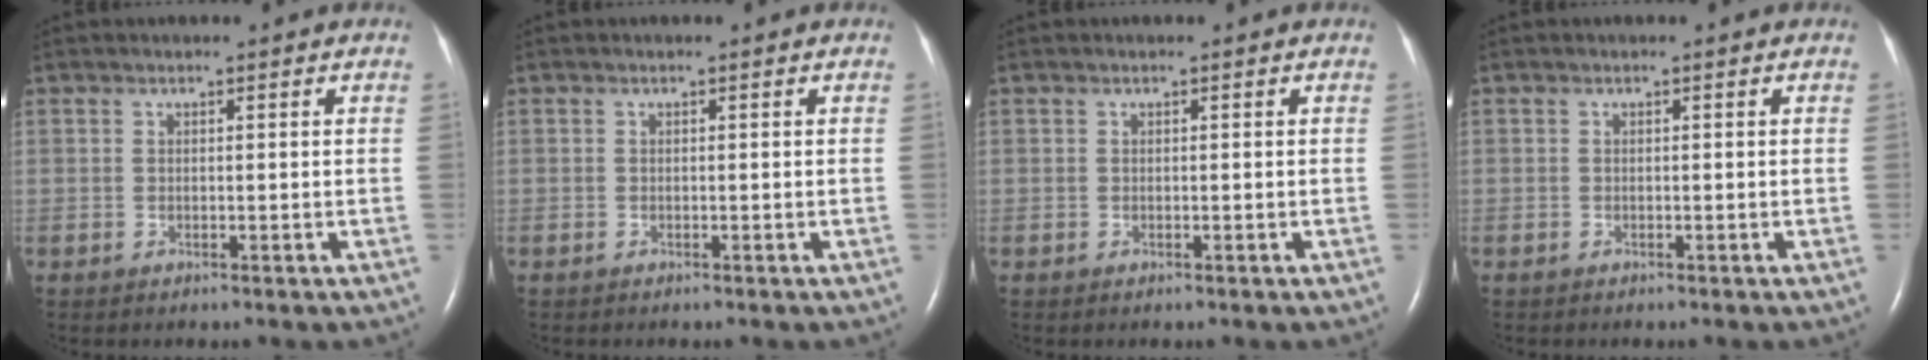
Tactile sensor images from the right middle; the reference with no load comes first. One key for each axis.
{"total": 0.0}
{"total": 0.0}
{"total": 0.0}